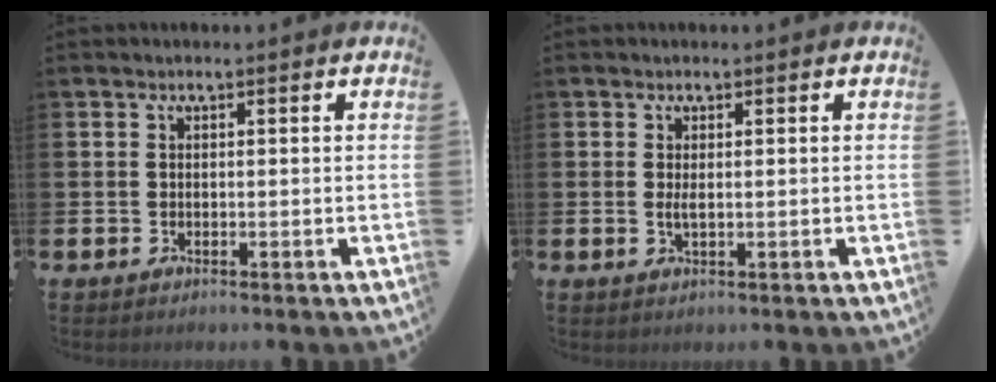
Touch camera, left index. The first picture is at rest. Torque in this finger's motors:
{"motor_torque": [0.32, -0.05, 0.02, 0.06]}